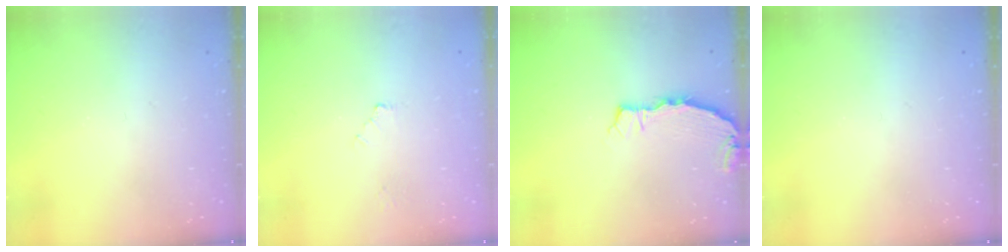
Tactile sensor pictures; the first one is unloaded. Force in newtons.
{"total": 2.1, "press": 2.1, "slide": 0.3}
{"total": 3.8, "press": 3.8, "slide": 0.4}
{"total": 0.0}